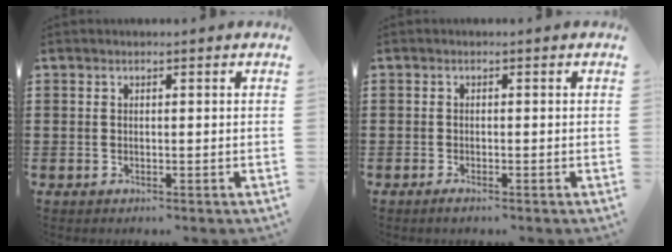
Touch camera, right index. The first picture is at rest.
{"total": 0.8, "force": [-0.6, 0.1, 0.4], "torque": [-0.010, -0.005, -0.011]}